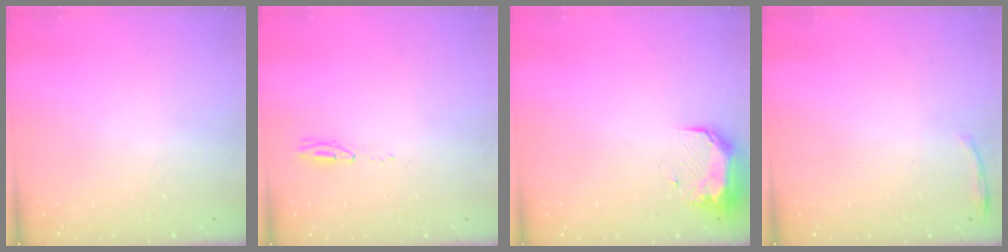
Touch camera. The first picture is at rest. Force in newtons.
{"total": 15.4, "press": 4.4, "slide": 14.7}
{"total": 10.0, "press": 9.6, "slide": 2.8}
{"total": 4.1, "press": 3.9, "slide": 1.1}